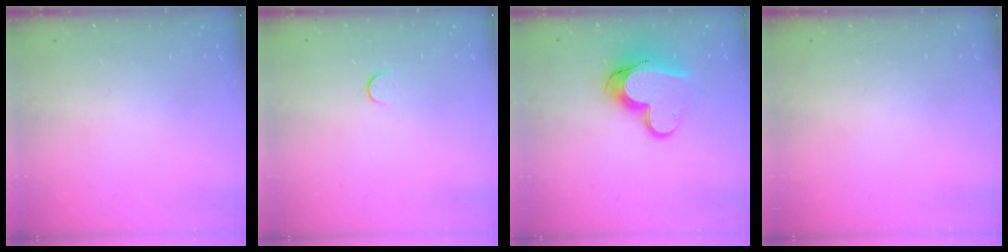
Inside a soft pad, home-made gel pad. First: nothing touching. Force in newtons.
{"total": 3.9, "press": 3.9, "slide": 0.5}
{"total": 13.7, "press": 13.7, "slide": 1.3}
{"total": 0.0}